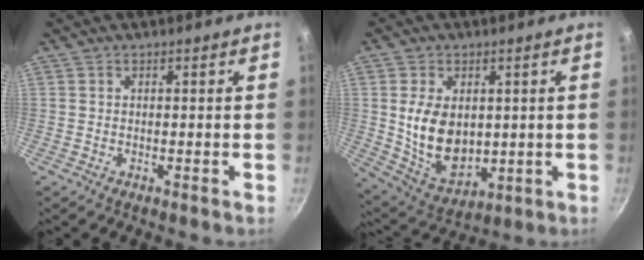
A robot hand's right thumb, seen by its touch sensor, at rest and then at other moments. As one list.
[{"total": 12.9, "force": [1.4, 8.9, 9.3], "torque": [-0.141, -0.025, 0.049]}]